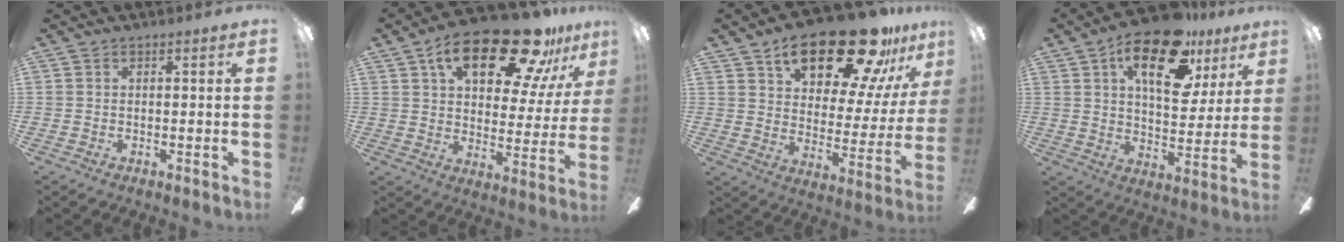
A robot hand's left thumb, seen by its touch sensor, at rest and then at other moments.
{"total": 22.5, "force": [13.6, 9.7, 15.1], "torque": [-0.223, -0.070, 0.224]}
{"total": 23.4, "force": [15.8, 9.2, 14.6], "torque": [-0.223, -0.092, 0.263]}
{"total": 20.2, "force": [11.0, 9.5, 14.1], "torque": [-0.209, -0.044, 0.181]}